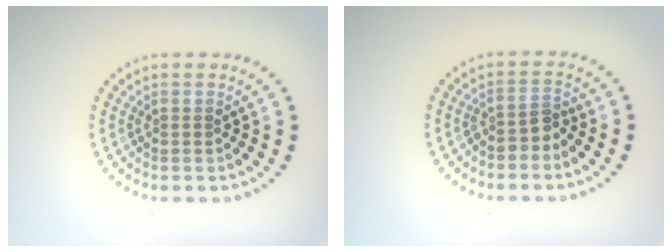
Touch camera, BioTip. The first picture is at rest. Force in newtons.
{"total": 1.8, "press": 1.3, "slide": 1.2}